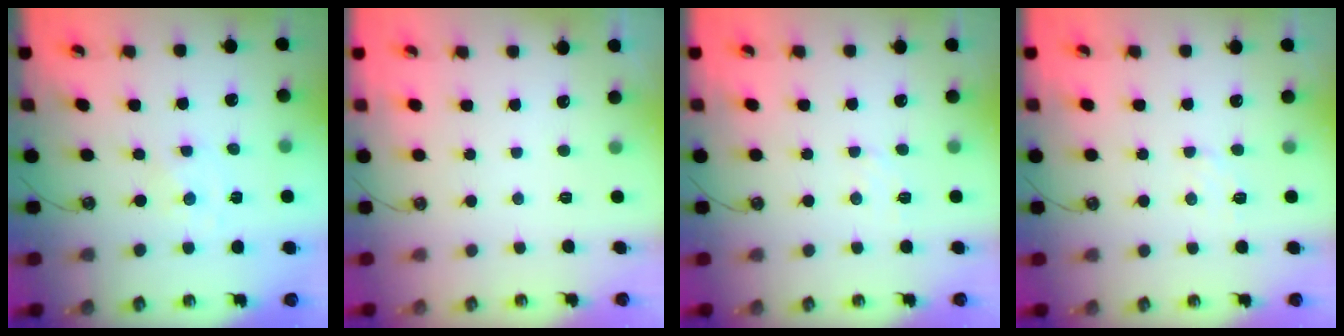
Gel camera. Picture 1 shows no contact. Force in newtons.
{"total": 0.0}
{"total": 5.2, "press": 5.2, "slide": 0.8}
{"total": 5.4, "press": 5.3, "slide": 0.6}